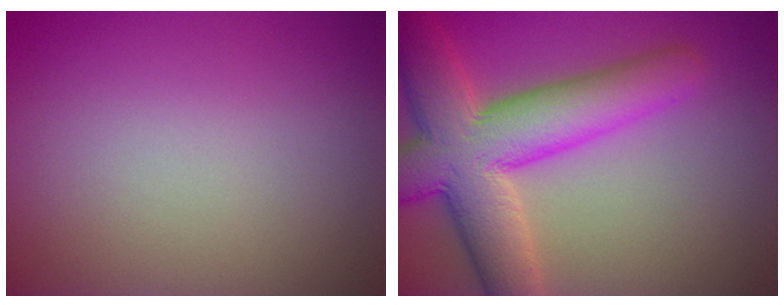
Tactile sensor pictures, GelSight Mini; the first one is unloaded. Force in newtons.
{"total": 10.1, "press": 10.0, "slide": 0.7}